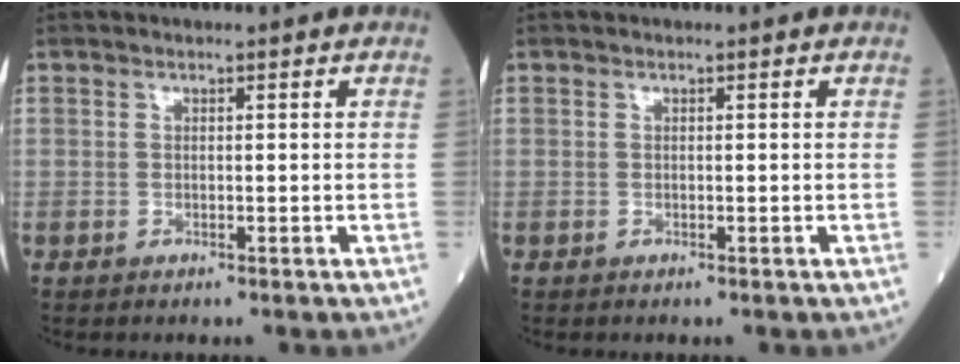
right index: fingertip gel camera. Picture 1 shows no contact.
{"total": 0.0}